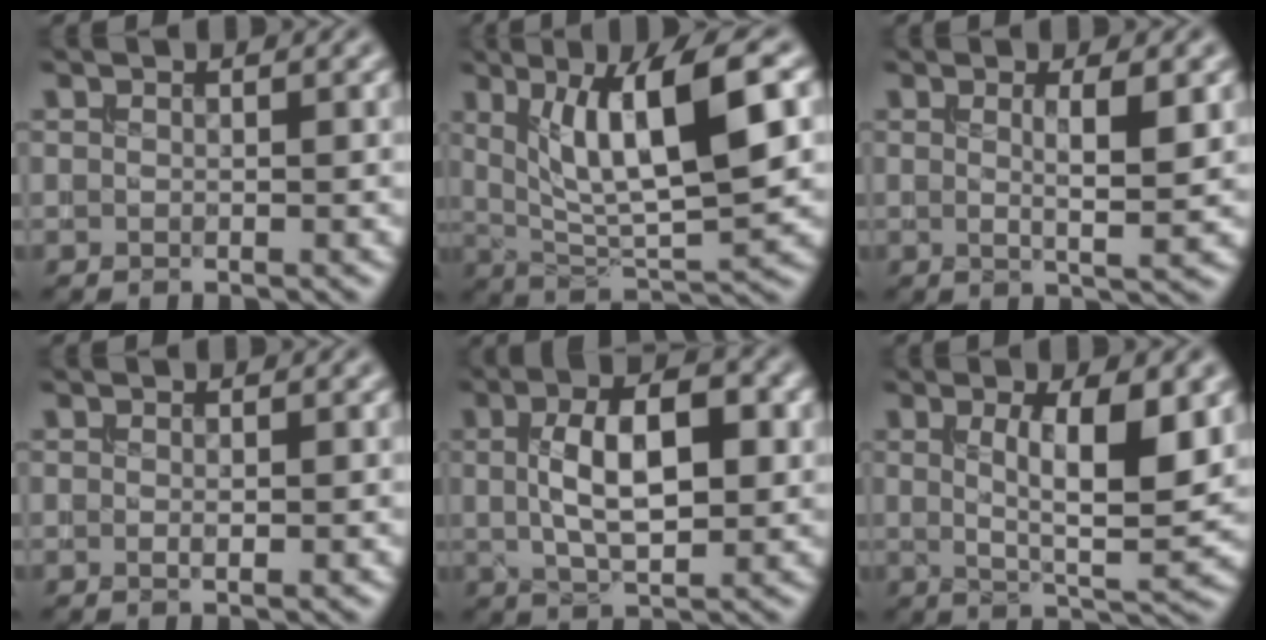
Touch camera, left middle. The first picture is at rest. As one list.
[{"total": 9.8, "force": [3.1, 2.6, 9.0], "torque": [-0.144, -0.003, 0.060]}, {"total": 3.5, "force": [0.5, 0.6, 3.4], "torque": [-0.051, -0.005, 0.007]}, {"total": 0.6, "force": [-0.1, 0.1, 0.6], "torque": [-0.012, 0.000, -0.002]}, {"total": 7.6, "force": [0.9, 3.3, 6.8], "torque": [-0.115, 0.008, 0.014]}, {"total": 6.9, "force": [1.3, 1.8, 6.5], "torque": [-0.102, -0.009, 0.024]}]